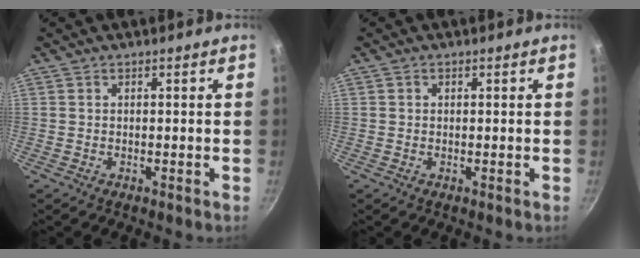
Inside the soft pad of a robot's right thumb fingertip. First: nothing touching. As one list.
[{"total": 0.6, "force": [0.1, 0.5, 0.2], "torque": [0.000, 0.002, 0.001]}]